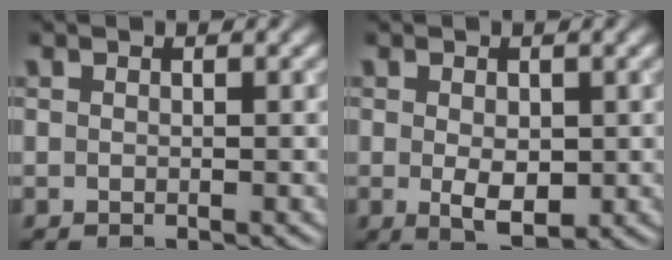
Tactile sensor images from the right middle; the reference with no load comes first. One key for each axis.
{"total": 3.2, "fx": -0.2, "fy": 1.8, "fz": 2.6, "tx": -0.042, "ty": -0.006, "tz": 0.002}